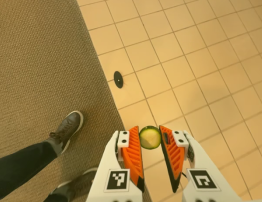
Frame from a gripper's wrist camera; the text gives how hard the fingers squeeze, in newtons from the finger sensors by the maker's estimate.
{"total": 6.7, "left": 6.5, "right": 6.9}